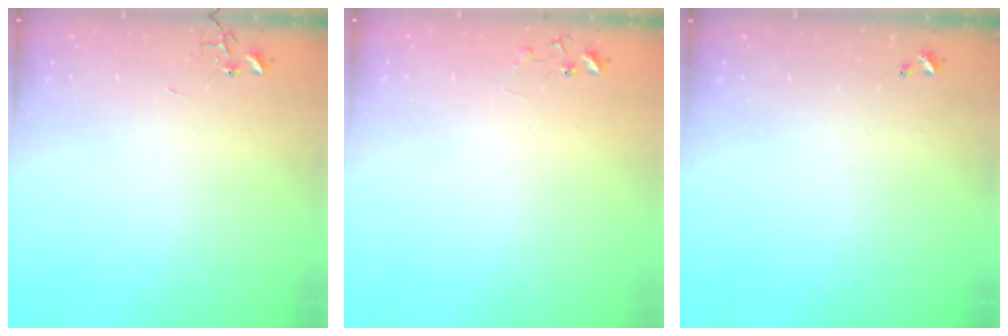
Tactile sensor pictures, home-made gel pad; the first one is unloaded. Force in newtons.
{"total": 6.4, "press": 6.4, "slide": 0.4}
{"total": 0.0}